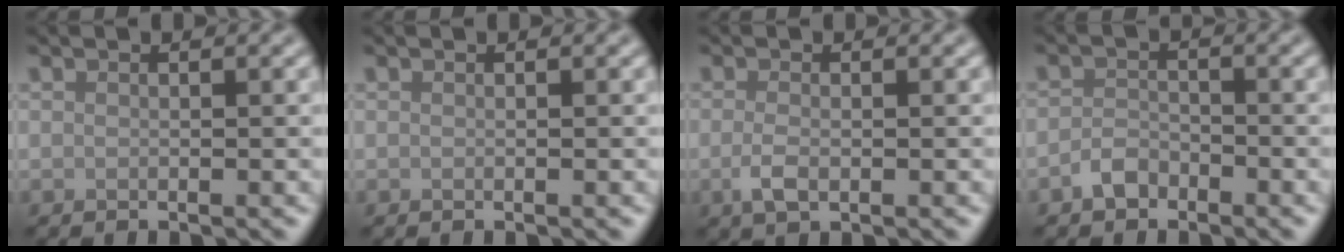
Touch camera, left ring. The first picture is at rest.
{"total": 0.0}
{"total": 1.9, "force": [-0.4, 0.8, 1.6], "torque": [-0.038, -0.006, -0.011]}
{"total": 1.9, "force": [-1.4, 1.2, 0.7], "torque": [-0.011, 0.005, -0.030]}